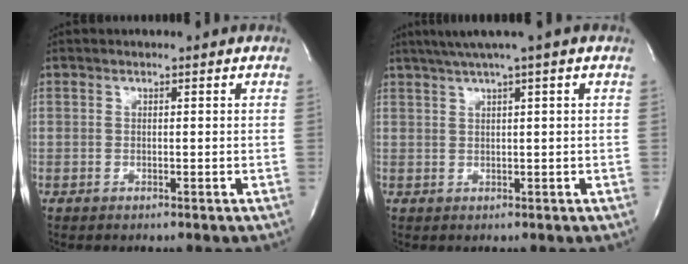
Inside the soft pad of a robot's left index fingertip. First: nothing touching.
{"total": 4.9, "force": [3.3, -1.2, 3.5], "torque": [-0.062, 0.021, 0.060]}